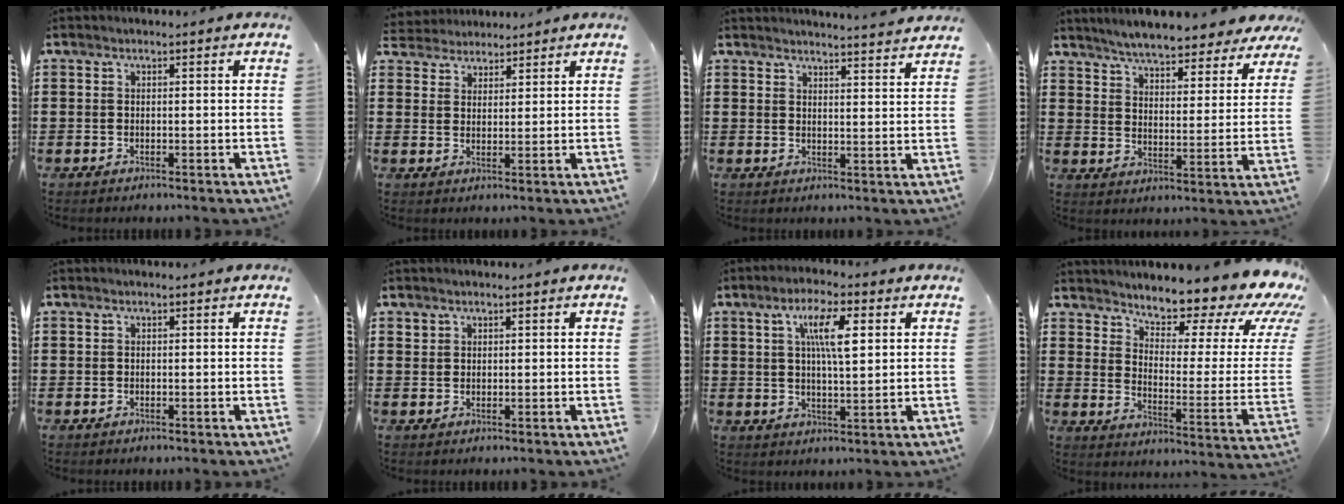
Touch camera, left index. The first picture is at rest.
{"total": 2.9, "force": [2.6, 1.1, -0.6], "torque": [-0.004, -0.002, 0.048]}
{"total": 3.3, "force": [3.2, -0.8, 0.2], "torque": [-0.013, -0.021, 0.058]}
{"total": 5.6, "force": [5.5, 0.0, 1.2], "torque": [-0.050, -0.035, 0.094]}
{"total": 0.0}
{"total": 1.2, "force": [1.0, 0.6, 0.1], "torque": [-0.005, 0.001, 0.021]}
{"total": 7.9, "force": [3.0, 2.3, 7.0], "torque": [-0.135, 0.009, 0.047]}
{"total": 8.7, "force": [7.3, 2.2, 4.2], "torque": [-0.075, -0.067, 0.117]}